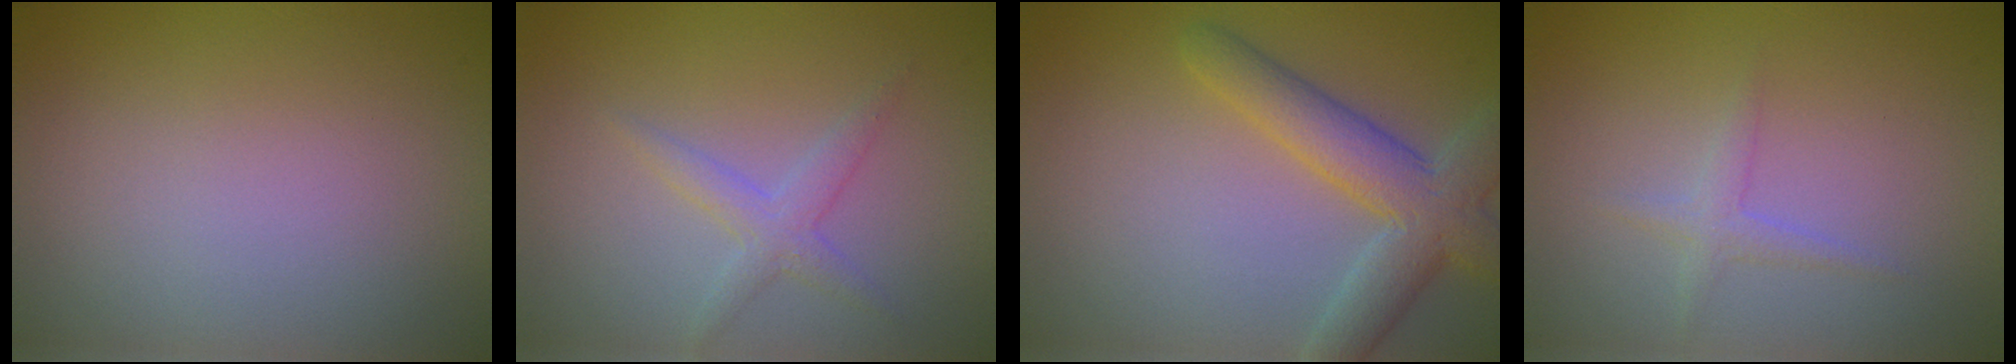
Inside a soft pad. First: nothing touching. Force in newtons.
{"total": 1.9, "press": 1.9, "slide": 0.0}
{"total": 5.2, "press": 5.2, "slide": 0.3}
{"total": 1.3, "press": 1.3, "slide": 0.1}